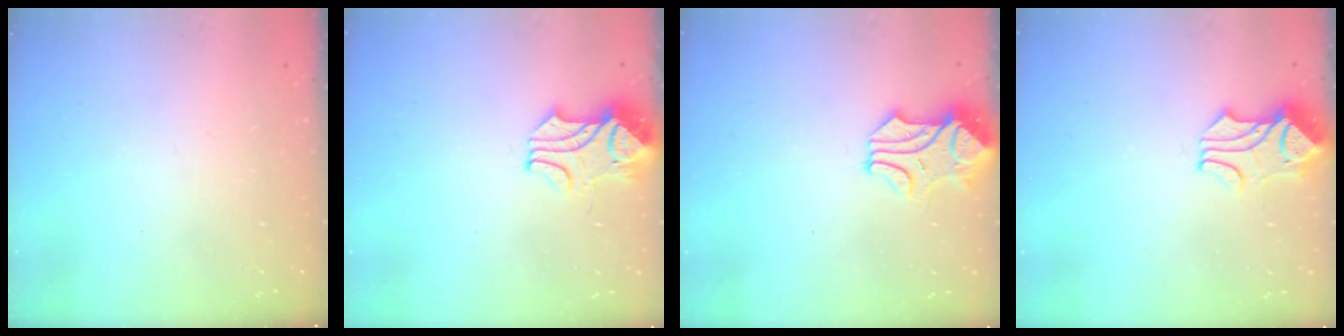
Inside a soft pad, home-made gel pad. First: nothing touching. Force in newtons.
{"total": 2.4, "press": 2.2, "slide": 1.0}
{"total": 1.2, "press": 0.7, "slide": 1.0}
{"total": 1.7, "press": 1.4, "slide": 1.0}